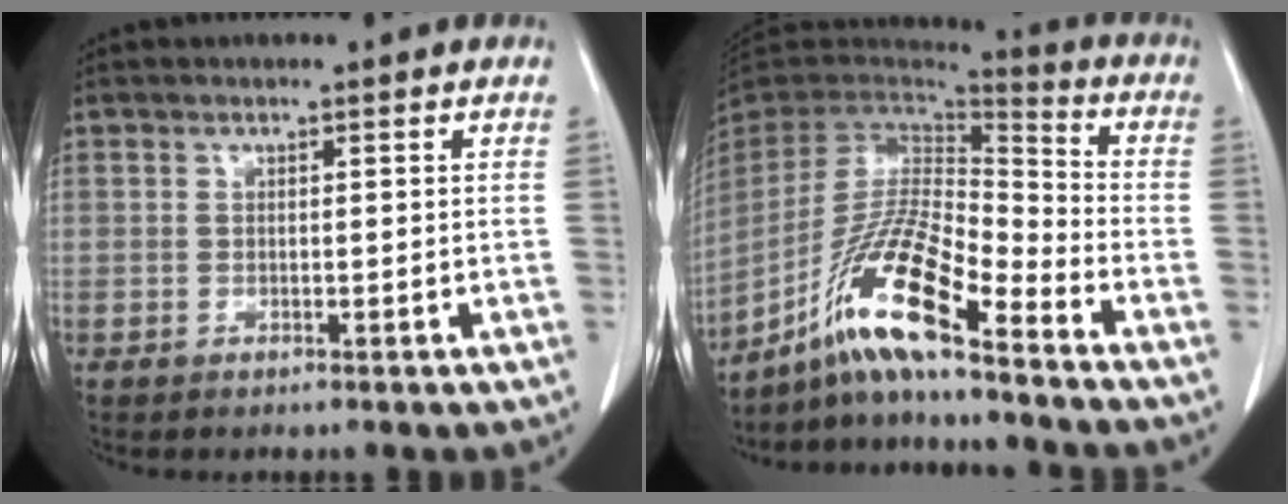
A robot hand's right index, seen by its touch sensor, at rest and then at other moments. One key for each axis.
{"total": 14.0, "fx": -9.3, "fy": 1.1, "fz": 10.4, "tx": -0.200, "ty": -0.003, "tz": -0.175}